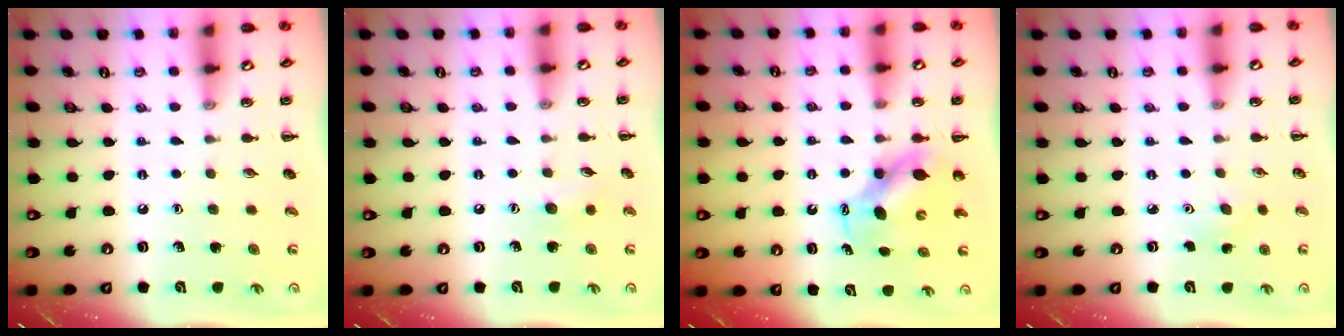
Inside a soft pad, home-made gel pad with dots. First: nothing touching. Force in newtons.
{"total": 5.6, "press": 5.4, "slide": 1.5}
{"total": 6.7, "press": 6.6, "slide": 1.1}
{"total": 2.9, "press": 2.8, "slide": 0.8}